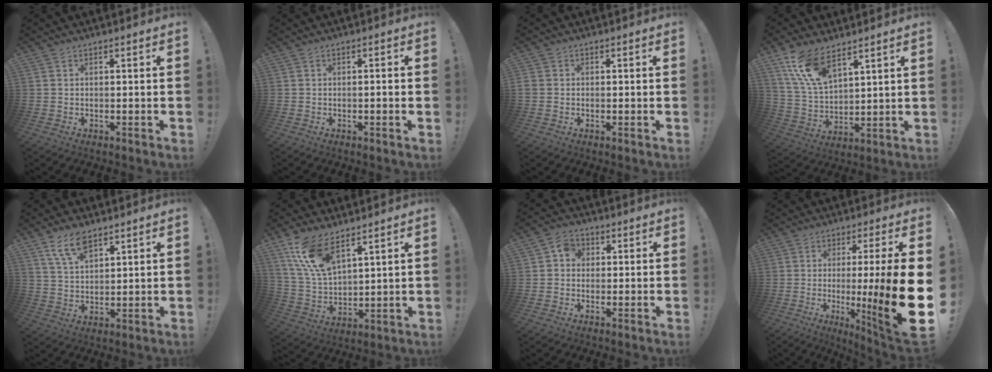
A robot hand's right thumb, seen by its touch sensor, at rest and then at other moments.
{"total": 1.5, "force": [-0.6, -0.3, 1.4], "torque": [-0.030, 0.002, -0.011]}
{"total": 1.2, "force": [-0.4, 1.1, 0.4], "torque": [-0.011, 0.006, -0.006]}
{"total": 13.0, "force": [9.1, 5.3, 7.6], "torque": [-0.170, -0.041, 0.174]}
{"total": 8.3, "force": [5.6, 3.5, 5.0], "torque": [-0.103, -0.016, 0.107]}
{"total": 13.0, "force": [9.1, 5.1, 7.8], "torque": [-0.174, -0.042, 0.173]}
{"total": 4.9, "force": [0.6, 4.4, 2.1], "torque": [-0.038, 0.012, 0.013]}
{"total": 20.1, "force": [-2.3, 0.3, 20.0], "torque": [-0.317, -0.018, -0.034]}